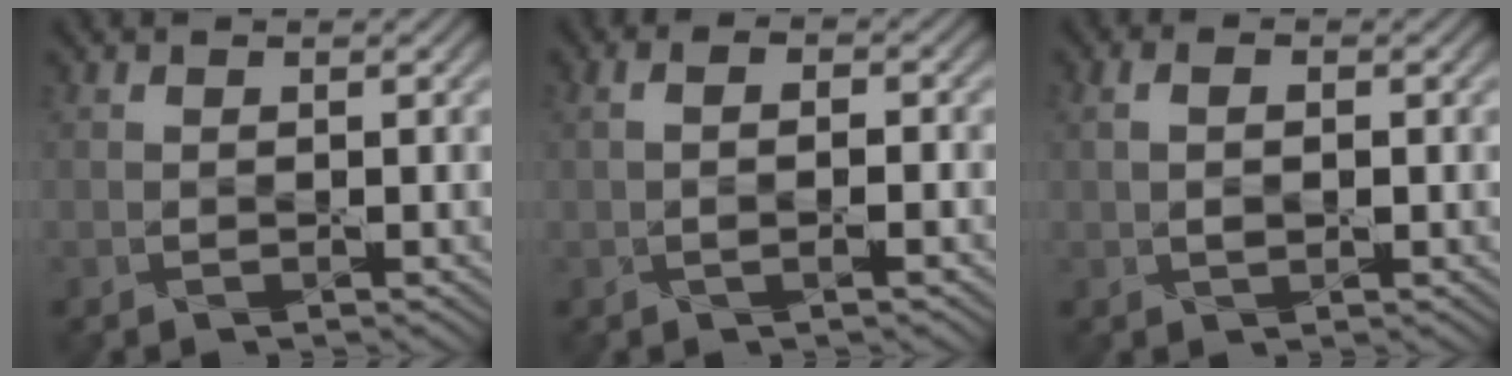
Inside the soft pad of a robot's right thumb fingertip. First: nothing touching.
{"total": 2.7, "force": [-0.4, 1.0, 2.5], "torque": [-0.042, 0.002, -0.010]}
{"total": 2.9, "force": [0.4, 1.7, 2.3], "torque": [-0.039, -0.003, 0.005]}